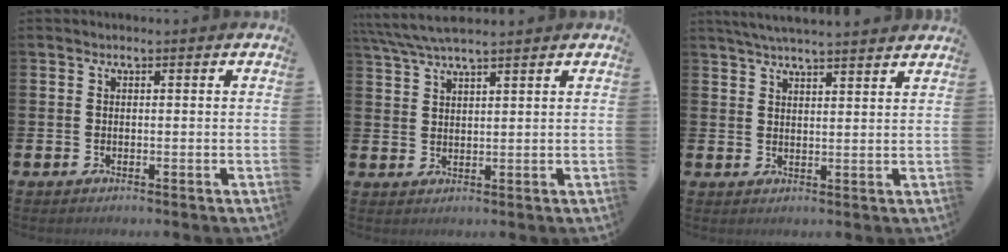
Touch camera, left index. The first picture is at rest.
{"total": 5.0, "force": [4.5, 0.5, 2.2], "torque": [-0.053, -0.013, 0.081]}
{"total": 4.4, "force": [4.3, -0.2, 1.0], "torque": [-0.022, -0.019, 0.075]}